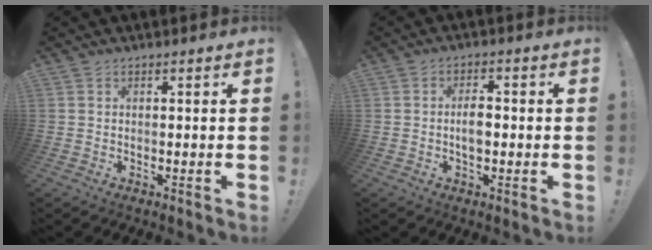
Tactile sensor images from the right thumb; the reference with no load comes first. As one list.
[{"total": 4.6, "force": [-0.7, 2.5, 3.8], "torque": [-0.060, 0.002, -0.019]}]